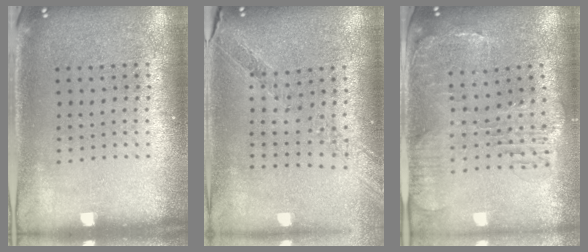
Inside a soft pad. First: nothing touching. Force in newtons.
{"total": 0.9, "press": 0.9, "slide": 0.3}
{"total": 1.4, "press": 1.4, "slide": 0.5}